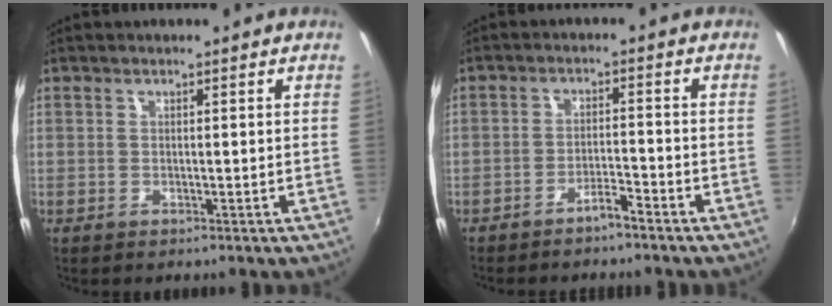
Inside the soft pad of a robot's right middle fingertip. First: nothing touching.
{"total": 2.8, "force": [-2.6, -0.2, 1.1], "torque": [-0.029, 0.003, -0.043]}